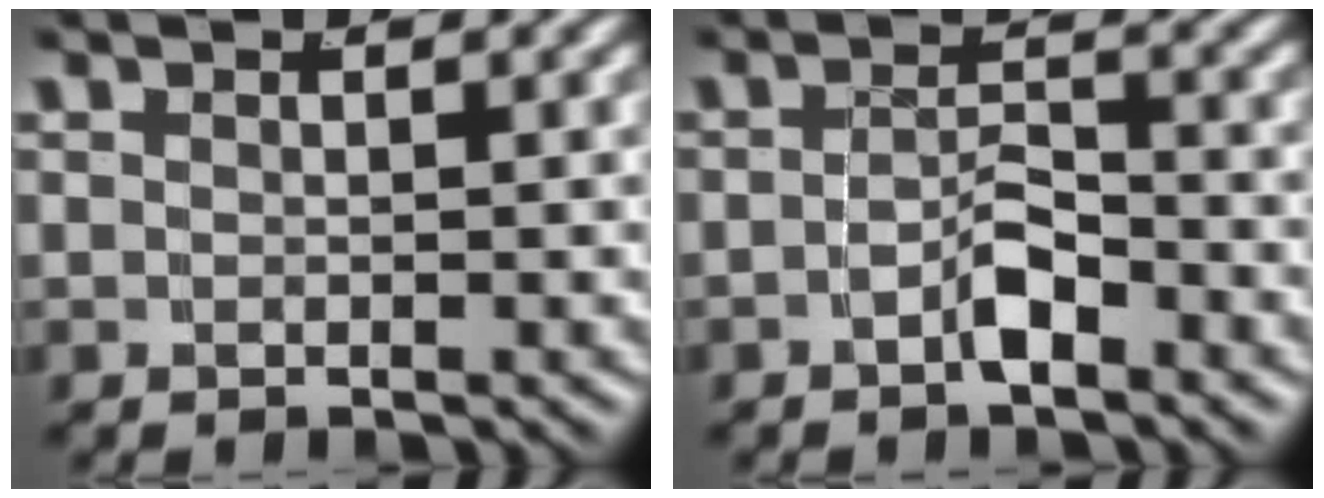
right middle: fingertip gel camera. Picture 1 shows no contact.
{"total": 2.6, "force": [-1.8, 0.9, 1.6], "torque": [-0.021, -0.007, -0.030]}